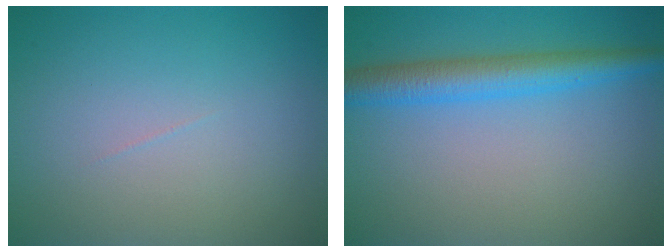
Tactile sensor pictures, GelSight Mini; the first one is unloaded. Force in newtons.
{"total": 4.4, "press": 4.4, "slide": 0.2}